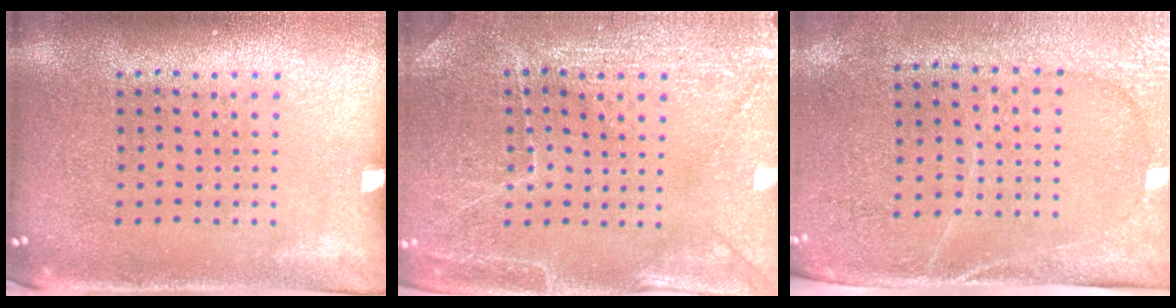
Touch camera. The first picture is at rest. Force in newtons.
{"total": 3.0, "press": 3.0, "slide": 0.2}
{"total": 2.9, "press": 2.5, "slide": 1.4}